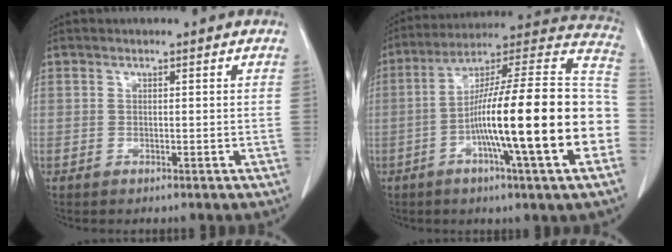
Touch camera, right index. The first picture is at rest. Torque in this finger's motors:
{"motor_torque": [2.14, 0.00, 1.06, 0.21]}